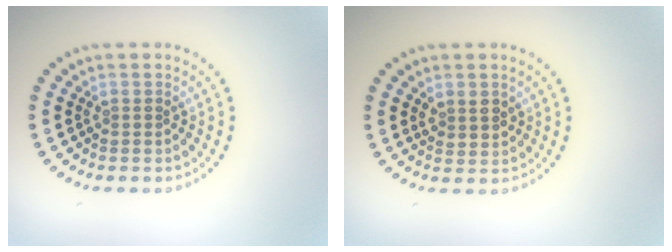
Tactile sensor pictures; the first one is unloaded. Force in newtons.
{"total": 1.7, "press": 1.6, "slide": 0.7}